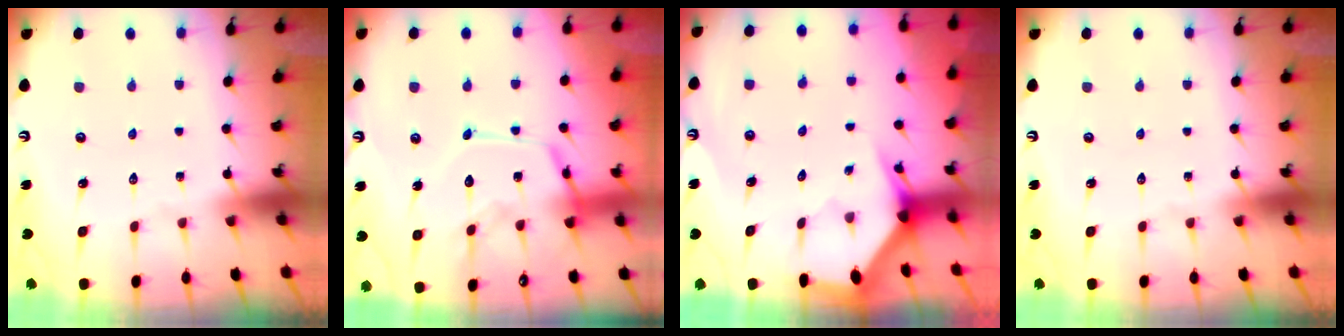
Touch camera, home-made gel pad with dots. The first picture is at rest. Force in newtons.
{"total": 14.0, "press": 14.0, "slide": 1.0}
{"total": 3.0, "press": 3.0, "slide": 0.1}
{"total": 0.0}